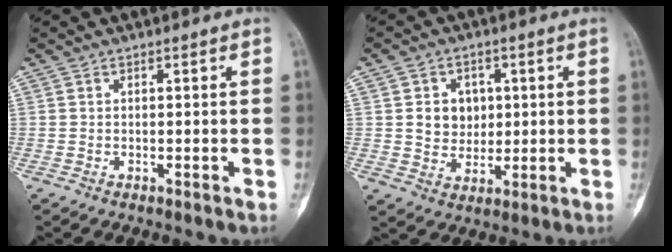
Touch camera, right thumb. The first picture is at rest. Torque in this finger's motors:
{"motor_torque": [1.03, 0.95, 0.36, -0.19, 0.12]}